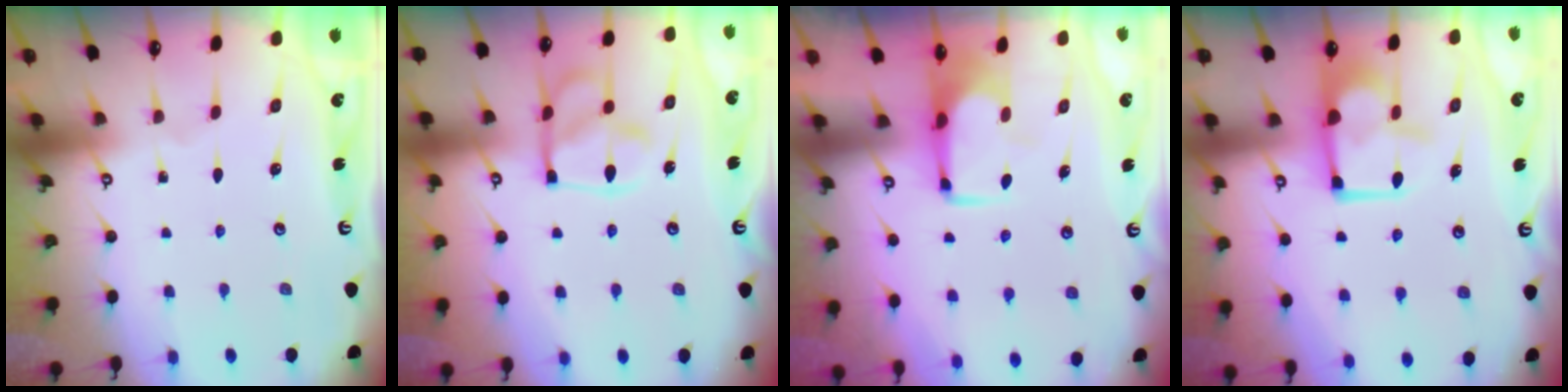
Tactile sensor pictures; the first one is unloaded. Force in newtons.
{"total": 13.0, "press": 12.9, "slide": 1.3}
{"total": 1.0, "press": 1.0, "slide": 0.1}
{"total": 5.0, "press": 4.9, "slide": 1.0}